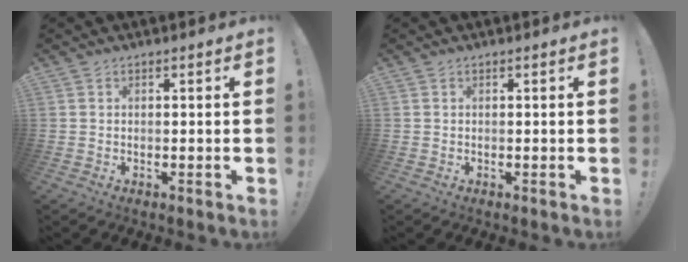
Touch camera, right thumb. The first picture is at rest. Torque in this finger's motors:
{"motor_torque": [-0.19, -0.02, -0.13, 0.13, 0.05]}